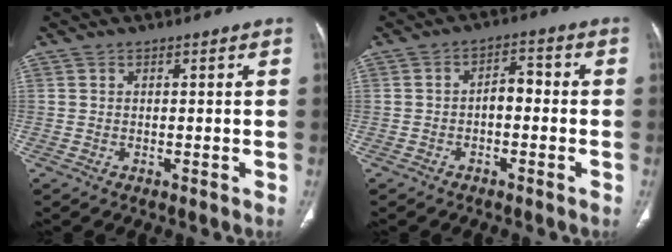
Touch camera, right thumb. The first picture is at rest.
{"total": 3.9, "force": [-1.0, 2.3, 3.0], "torque": [-0.035, 0.024, -0.022]}